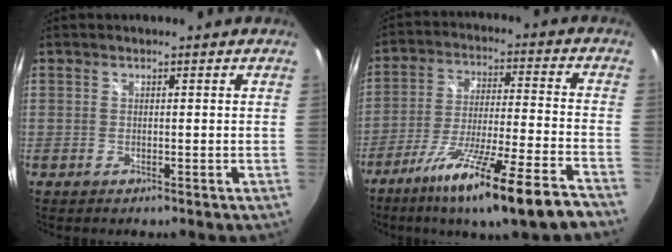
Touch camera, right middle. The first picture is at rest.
{"total": 19.8, "force": [-14.5, 0.3, 13.6], "torque": [-0.241, -0.058, -0.229]}